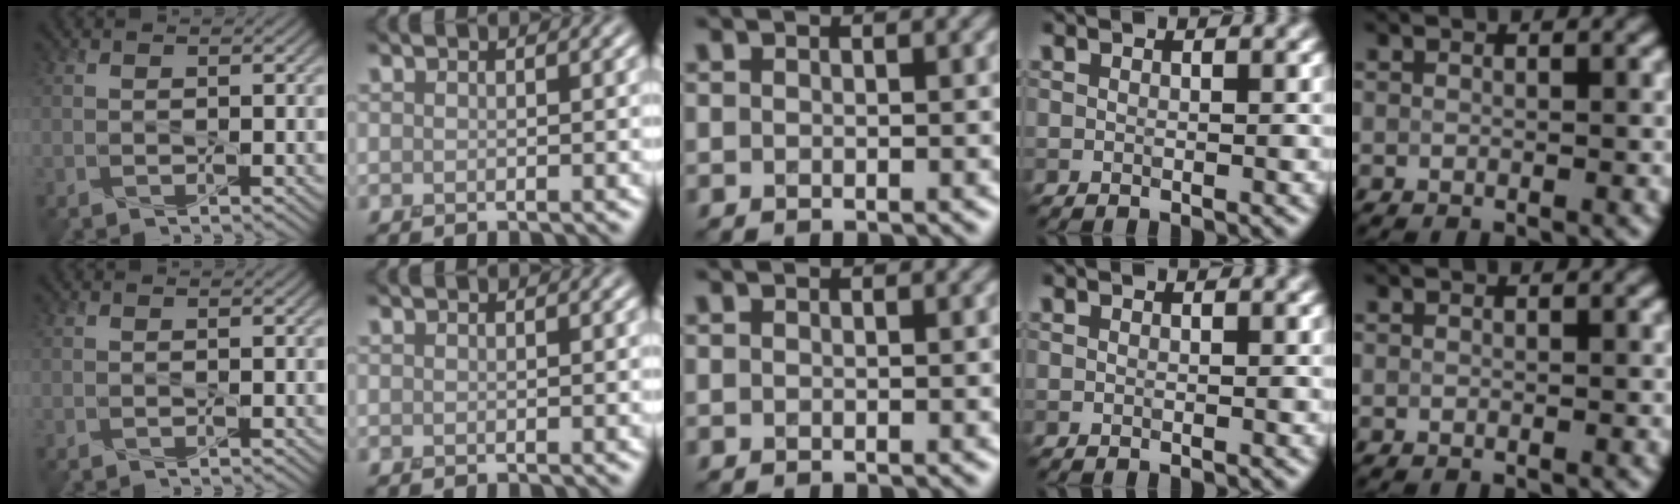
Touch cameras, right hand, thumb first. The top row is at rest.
{}